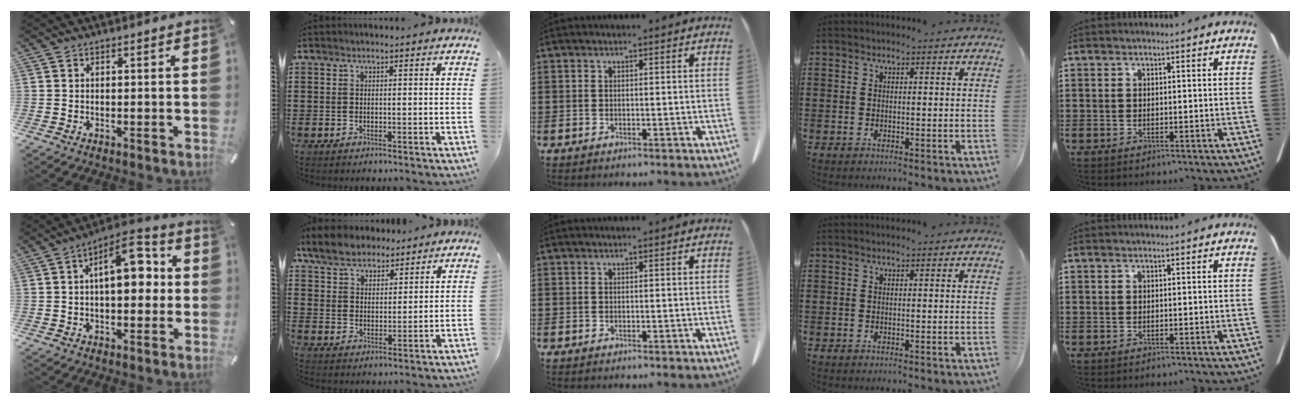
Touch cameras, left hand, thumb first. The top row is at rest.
{"thumb": {"total": 11.9, "force": [1.7, 6.1, 10.1], "torque": [-0.135, -0.009, 0.027]}, "index": {"total": 6.7, "force": [5.6, 3.0, 2.0], "torque": [-0.063, -0.002, 0.107]}}